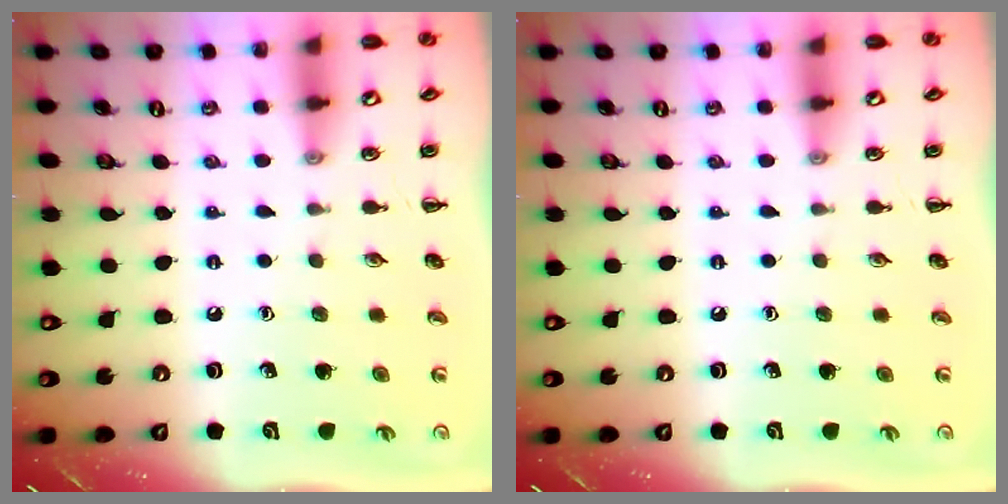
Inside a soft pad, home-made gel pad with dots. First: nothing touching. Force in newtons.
{"total": 0.0}